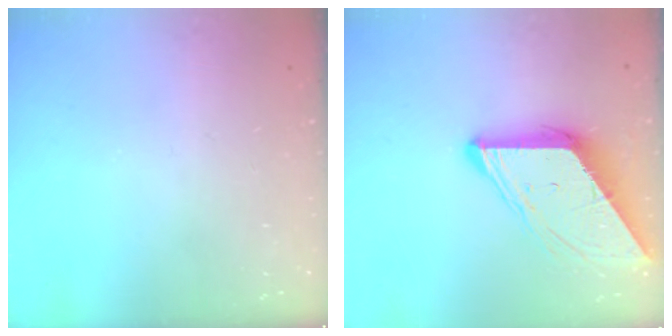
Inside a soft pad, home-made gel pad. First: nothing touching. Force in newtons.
{"total": 10.3, "press": 10.3, "slide": 0.9}